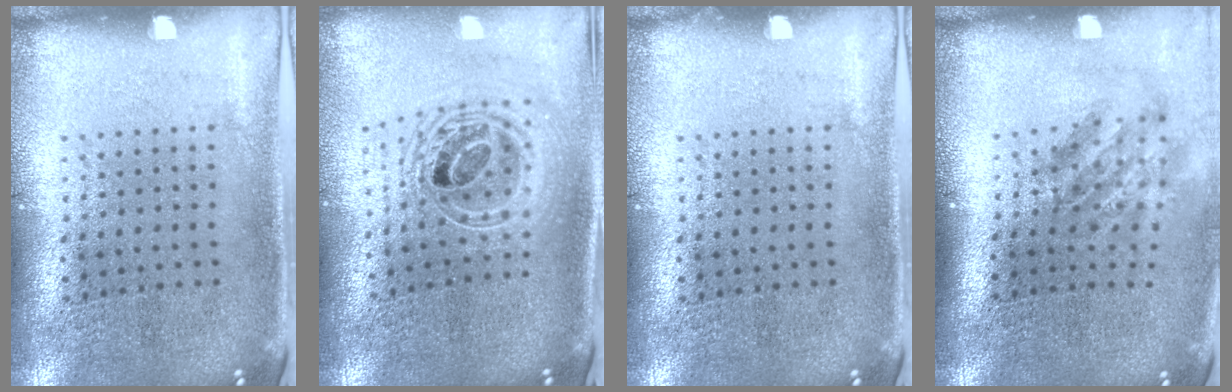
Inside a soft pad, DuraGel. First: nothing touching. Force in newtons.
{"total": 2.2, "press": 1.7, "slide": 1.4}
{"total": 0.0}
{"total": 1.8, "press": 1.2, "slide": 1.4}